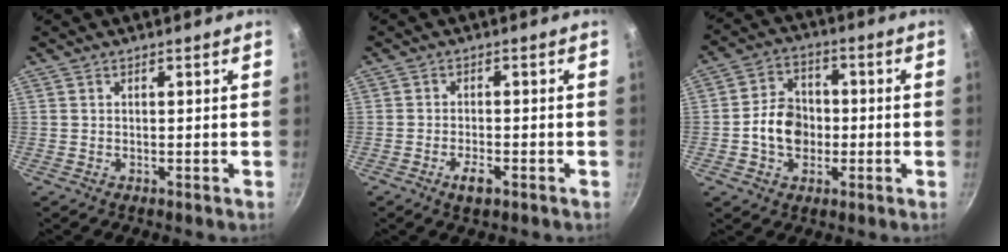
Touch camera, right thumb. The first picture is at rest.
{"total": 3.4, "force": [-1.8, 1.4, 2.6], "torque": [-0.045, 0.010, -0.032]}
{"total": 9.3, "force": [-1.4, 7.4, 5.4], "torque": [-0.061, 0.021, -0.032]}